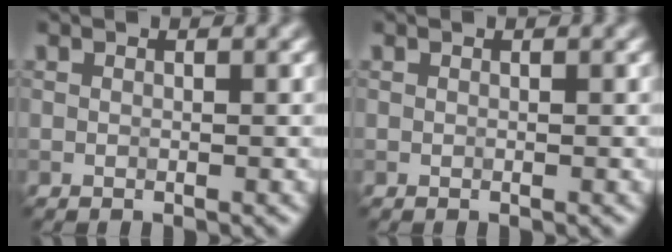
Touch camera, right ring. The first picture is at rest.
{"total": 0.0}